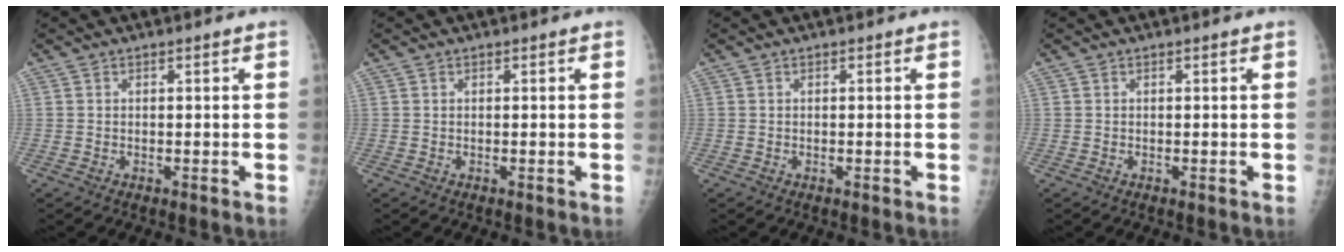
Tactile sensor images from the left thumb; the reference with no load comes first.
{"total": 0.0}
{"total": 0.0}
{"total": 0.0}